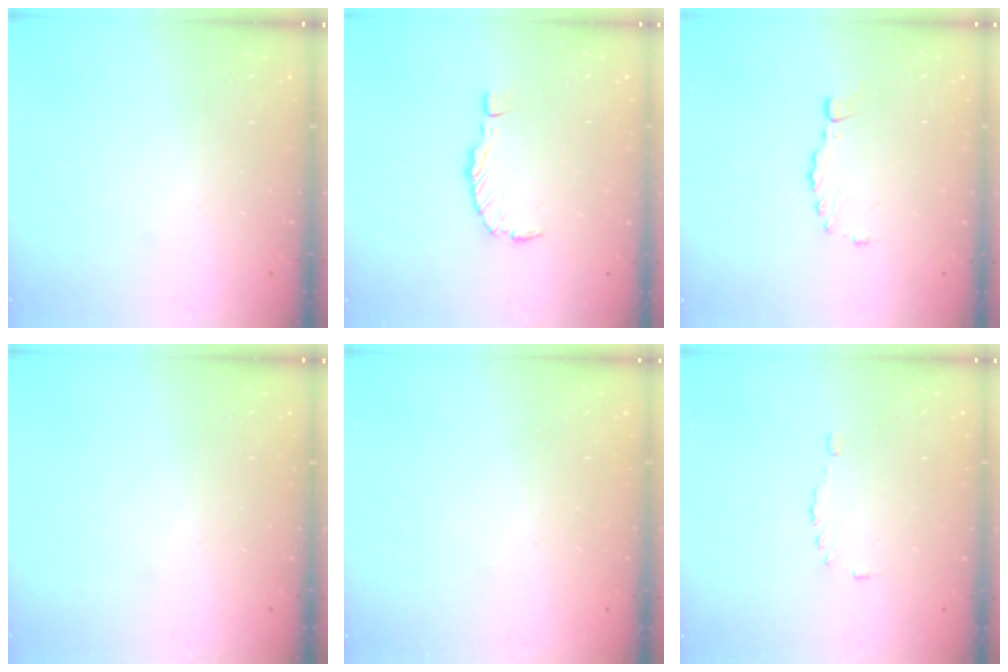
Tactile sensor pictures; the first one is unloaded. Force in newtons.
{"total": 0.0}
{"total": 1.3, "press": 1.3, "slide": 0.3}
{"total": 0.0}
{"total": 0.0}
{"total": 3.7, "press": 3.6, "slide": 0.6}